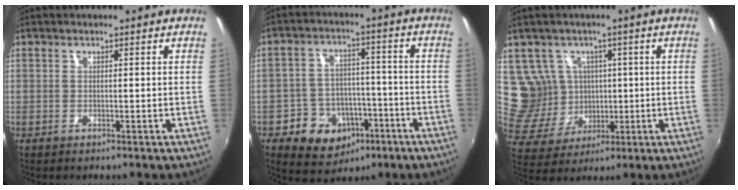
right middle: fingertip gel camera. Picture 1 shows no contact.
{"total": 12.7, "force": [-6.1, 10.0, 4.7], "torque": [-0.115, 0.028, -0.069]}
{"total": 9.5, "force": [2.2, 8.8, 2.8], "torque": [-0.070, 0.006, 0.063]}